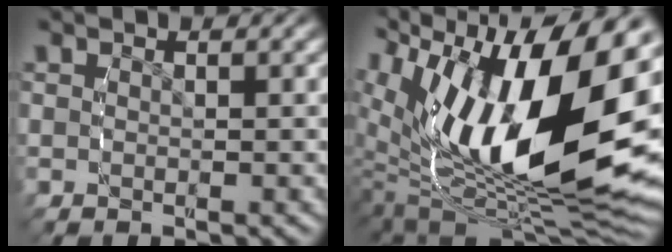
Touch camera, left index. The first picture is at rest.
{"total": 19.4, "force": [-0.1, 11.0, 16.0], "torque": [-0.262, -0.006, 0.000]}